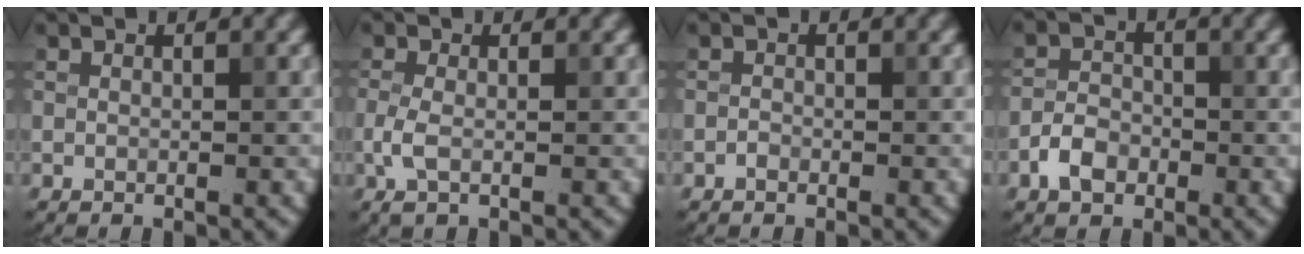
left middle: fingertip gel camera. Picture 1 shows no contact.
{"total": 1.8, "force": [-0.4, 0.7, 1.6], "torque": [-0.040, -0.002, -0.013]}
{"total": 0.5, "force": [-0.4, 0.3, 0.2], "torque": [-0.002, 0.000, -0.009]}
{"total": 2.9, "force": [-1.5, 2.0, 1.5], "torque": [-0.025, 0.006, -0.034]}